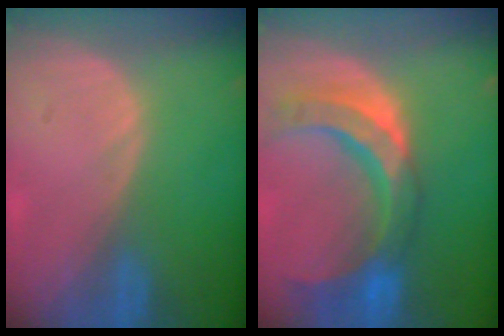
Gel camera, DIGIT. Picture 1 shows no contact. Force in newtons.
{"total": 11.3, "press": 9.6, "slide": 6.1}